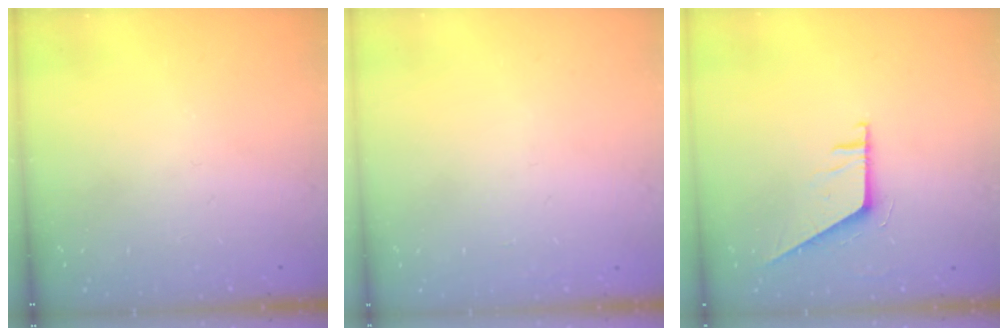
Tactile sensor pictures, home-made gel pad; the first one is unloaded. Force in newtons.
{"total": 0.9, "press": 0.9, "slide": 0.0}
{"total": 5.4, "press": 5.4, "slide": 0.5}